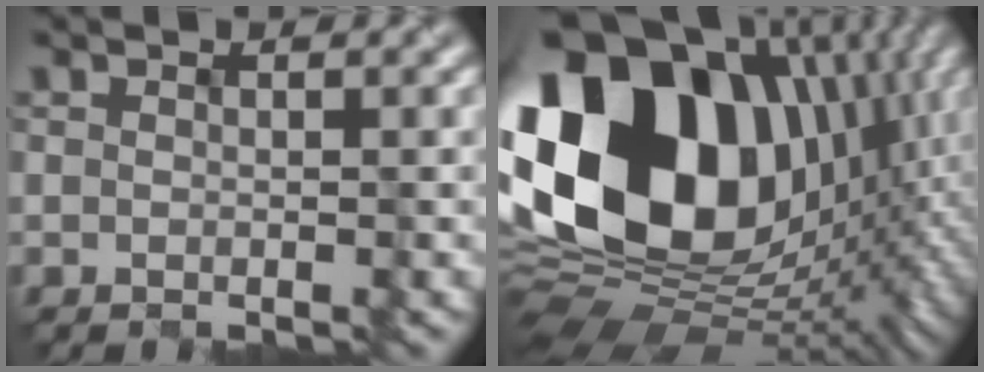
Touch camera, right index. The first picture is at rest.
{"total": 21.5, "force": [3.9, 15.0, 14.9], "torque": [-0.324, -0.008, 0.082]}